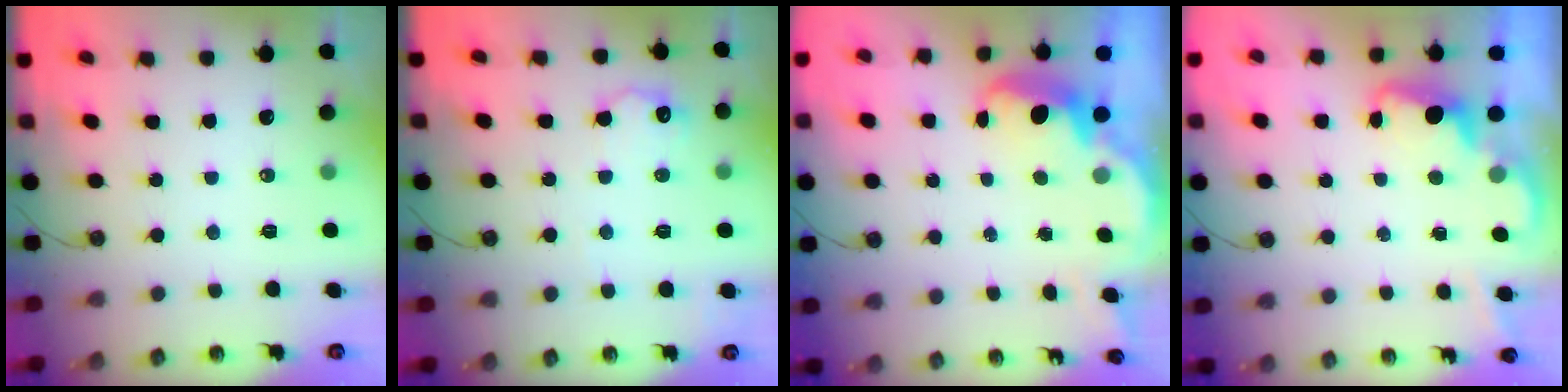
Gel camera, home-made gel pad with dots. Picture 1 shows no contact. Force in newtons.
{"total": 9.5, "press": 9.5, "slide": 0.6}
{"total": 4.0, "press": 4.0, "slide": 0.7}
{"total": 2.1, "press": 2.0, "slide": 0.6}